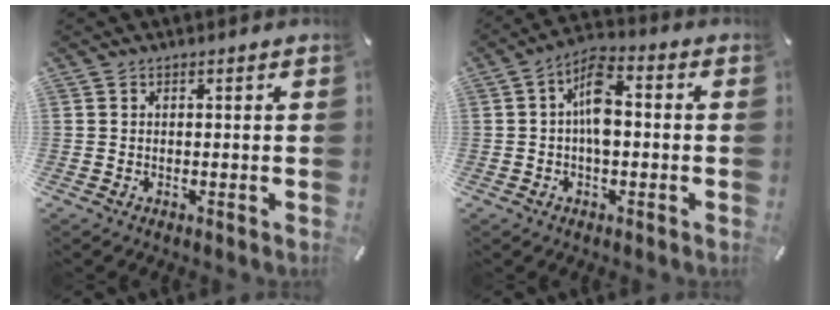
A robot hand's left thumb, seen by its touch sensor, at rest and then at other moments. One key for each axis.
{"total": 8.0, "fx": -0.7, "fy": 4.1, "fz": 6.8, "tx": -0.117, "ty": 0.016, "tz": -0.010}